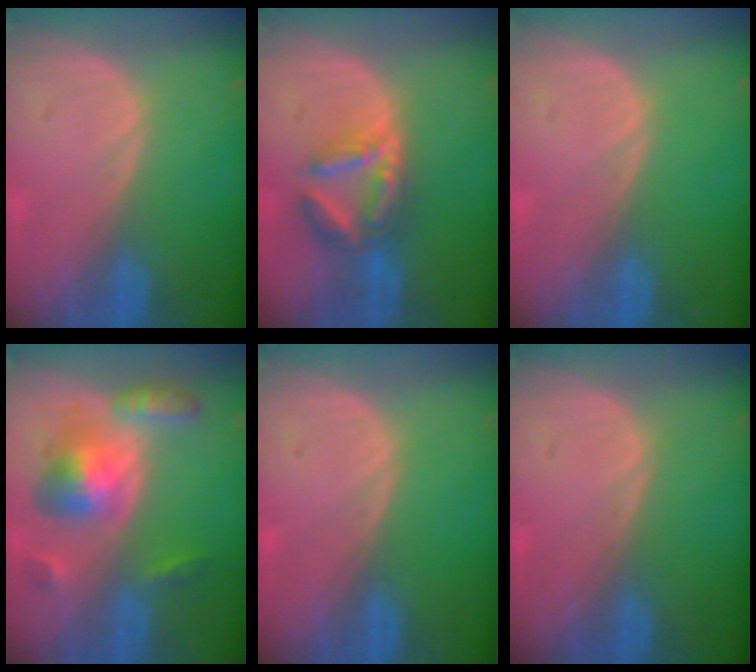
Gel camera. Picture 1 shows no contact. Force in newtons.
{"total": 6.9, "press": 6.1, "slide": 3.4}
{"total": 0.0}
{"total": 7.9, "press": 7.9, "slide": 0.5}
{"total": 0.0}
{"total": 0.0}